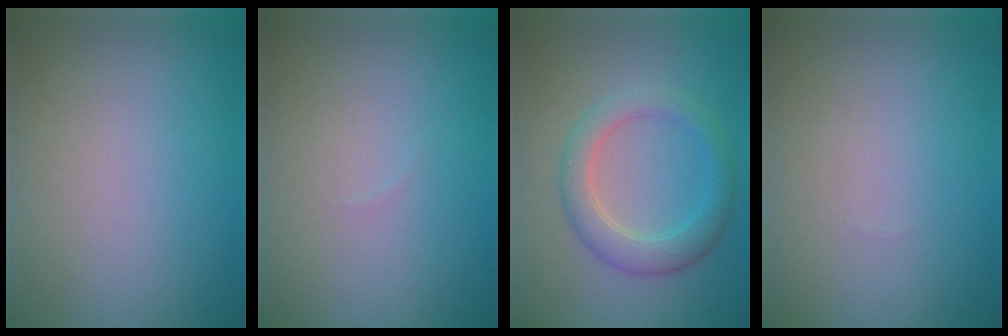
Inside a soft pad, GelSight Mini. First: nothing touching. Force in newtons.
{"total": 0.0}
{"total": 3.7, "press": 3.7, "slide": 0.2}
{"total": 0.0}